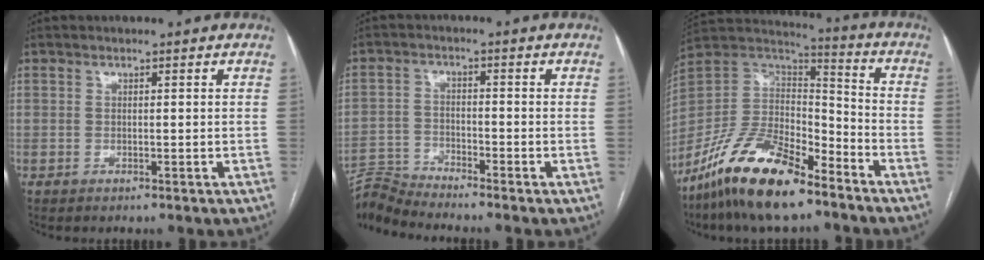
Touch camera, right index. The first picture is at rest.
{"total": 8.7, "force": [-8.4, 2.2, 0.3], "torque": [-0.006, 0.009, -0.150]}
{"total": 18.2, "force": [-12.9, 5.5, 11.7], "torque": [-0.233, 0.007, -0.240]}